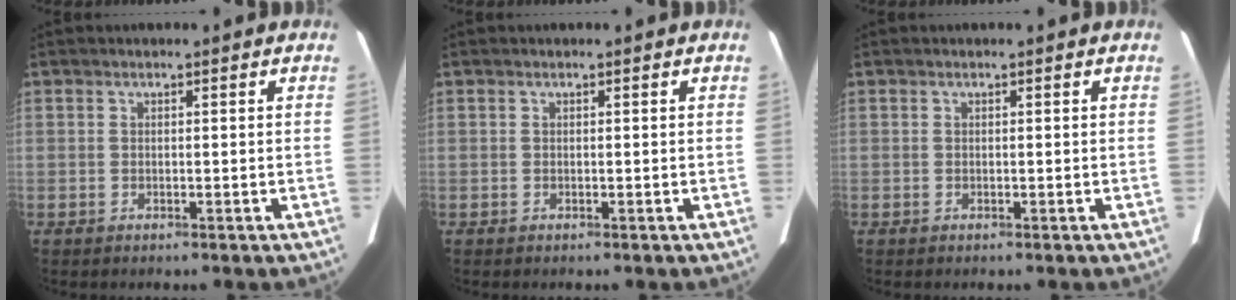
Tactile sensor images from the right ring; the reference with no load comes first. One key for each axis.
{"total": 0.0}
{"total": 0.0}